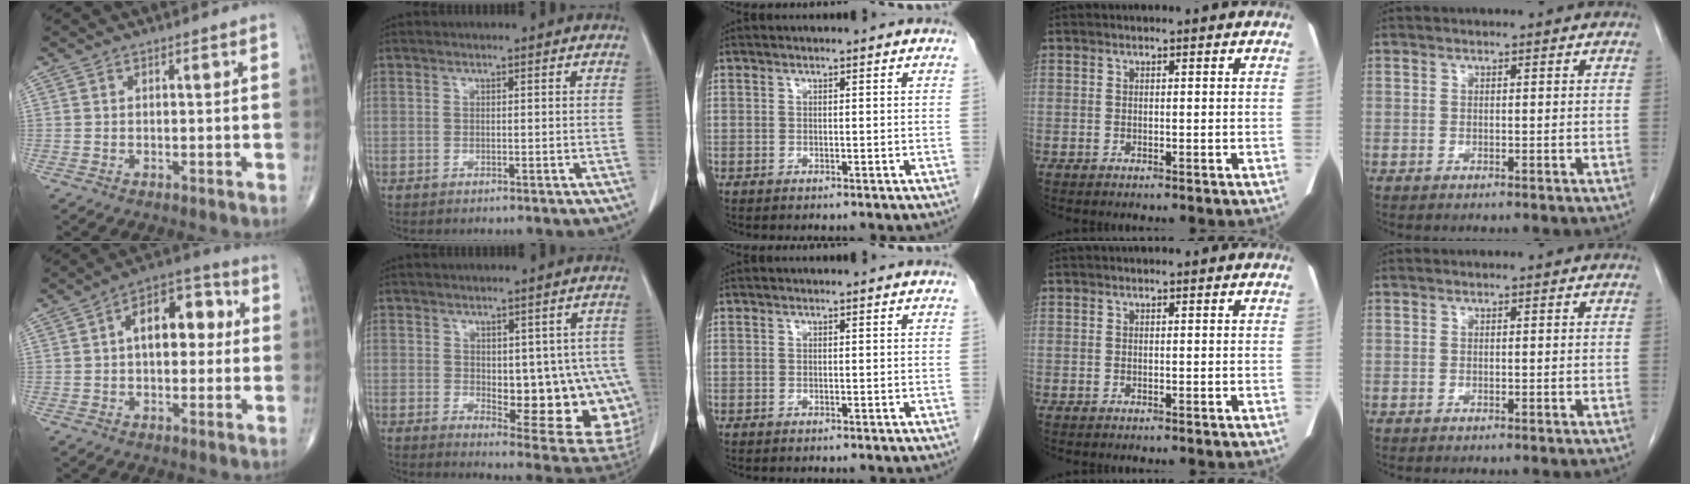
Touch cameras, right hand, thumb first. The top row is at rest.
{"thumb": {"total": 12.0, "force": [1.7, 6.9, 9.7], "torque": [-0.117, 0.030, 0.016]}, "index": {"total": 15.9, "force": [-1.6, 6.3, 14.5], "torque": [-0.123, 0.005, 0.004]}}